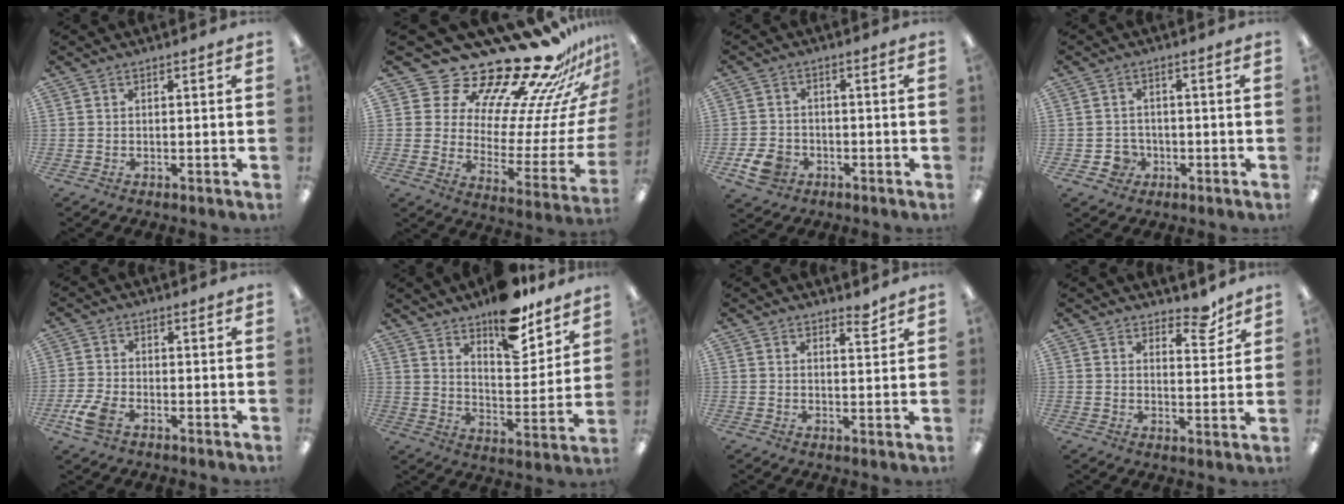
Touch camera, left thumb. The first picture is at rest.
{"total": 25.1, "force": [21.3, 8.5, 10.0], "torque": [-0.145, -0.191, 0.371]}
{"total": 6.1, "force": [-3.0, 4.5, 2.8], "torque": [-0.059, 0.016, -0.053]}
{"total": 4.3, "force": [-1.5, 3.8, 1.3], "torque": [-0.028, 0.007, -0.027]}
{"total": 5.7, "force": [-2.9, 3.3, 3.7], "torque": [-0.087, 0.007, -0.055]}
{"total": 15.3, "force": [12.3, 5.8, 7.1], "torque": [-0.091, -0.087, 0.213]}
{"total": 3.1, "force": [2.8, 1.0, 0.8], "torque": [0.005, -0.020, 0.047]}
{"total": 6.6, "force": [5.3, 2.7, 2.8], "torque": [-0.020, -0.035, 0.089]}